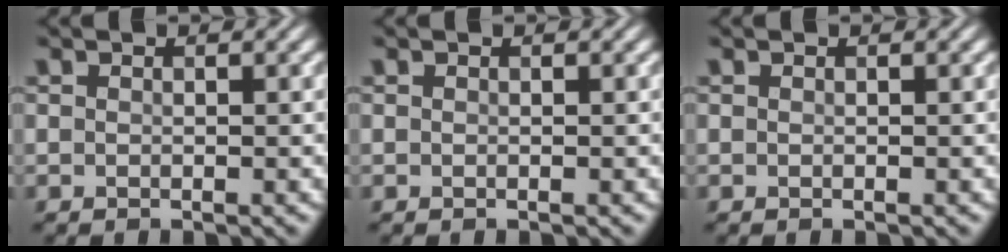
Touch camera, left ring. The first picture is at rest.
{"total": 0.0}
{"total": 0.0}